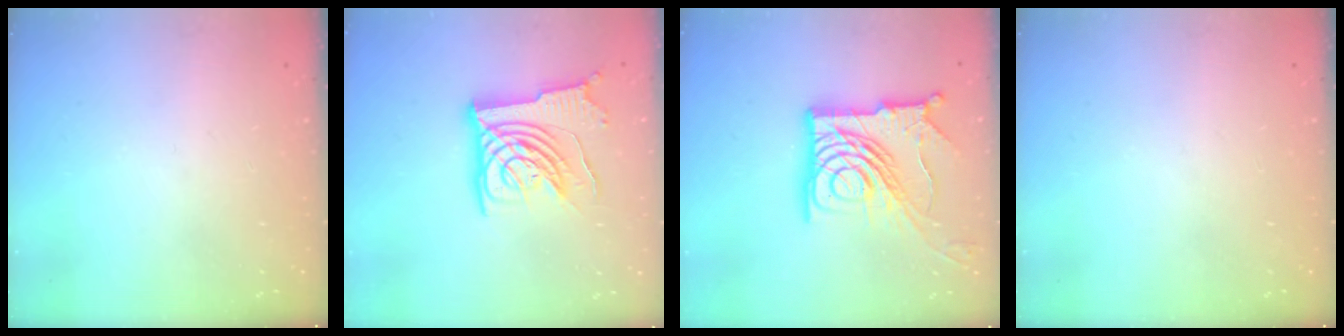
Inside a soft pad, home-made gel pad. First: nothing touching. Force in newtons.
{"total": 14.6, "press": 14.5, "slide": 1.8}
{"total": 21.5, "press": 21.4, "slide": 2.4}
{"total": 0.0}